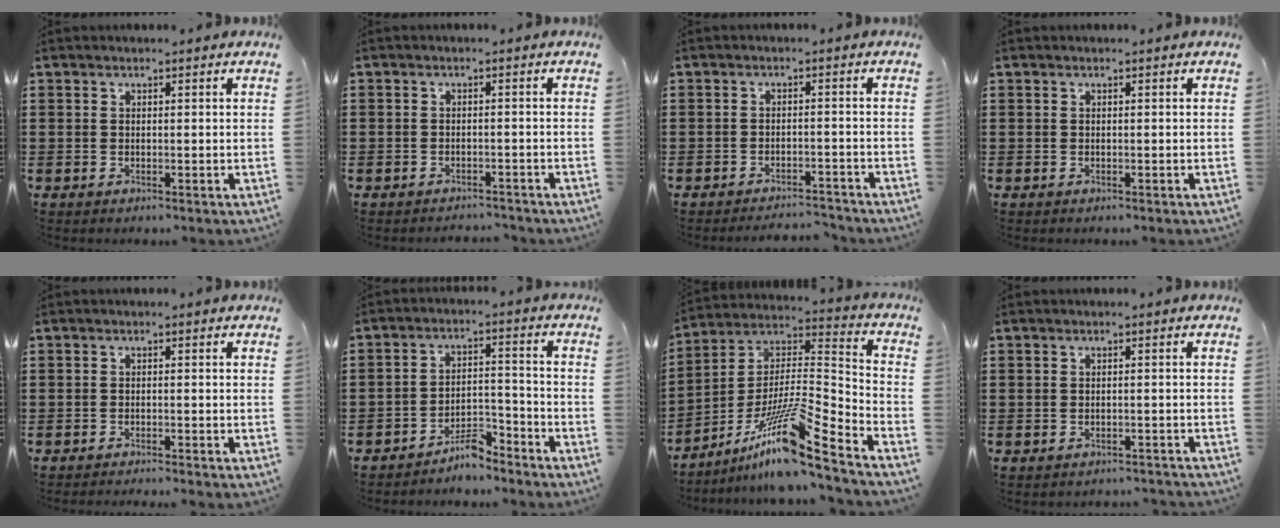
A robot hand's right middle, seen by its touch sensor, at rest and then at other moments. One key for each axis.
{"total": 2.0, "fx": -2.0, "fy": 0.4, "fz": -0.3, "tx": 0.000, "ty": 0.003, "tz": -0.046}
{"total": 3.0, "fx": -3.0, "fy": 0.2, "fz": -0.2, "tx": -0.004, "ty": 0.001, "tz": -0.065}
{"total": 0.0}
{"total": 1.2, "fx": -1.1, "fy": -0.2, "fz": 0.2, "tx": -0.004, "ty": 0.002, "tz": -0.023}
{"total": 5.4, "fx": -5.1, "fy": 1.1, "fz": 1.2, "tx": -0.020, "ty": 0.017, "tz": -0.103}
{"total": 14.2, "fx": -9.1, "fy": 1.3, "fz": 10.8, "tx": -0.213, "ty": -0.005, "tz": -0.173}
{"total": 1.3, "fx": -1.3, "fy": 0.1, "fz": 0.0, "tx": -0.004, "ty": 0.002, "tz": -0.027}